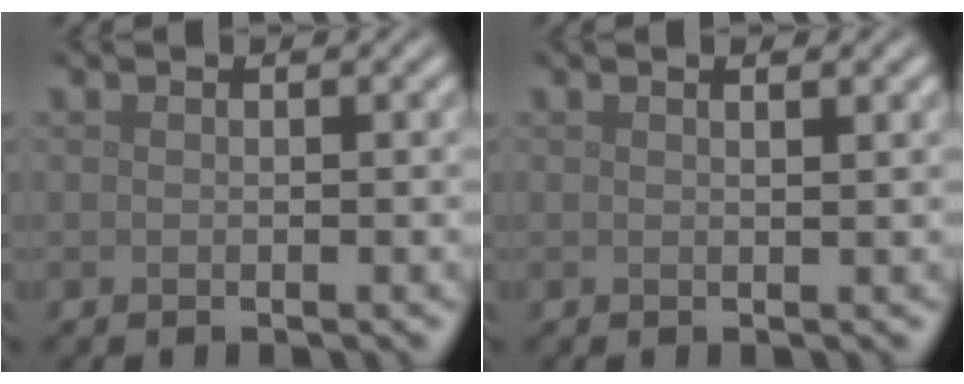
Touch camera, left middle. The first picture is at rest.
{"total": 1.0, "force": [0.7, 0.3, 0.7], "torque": [-0.008, 0.004, 0.008]}